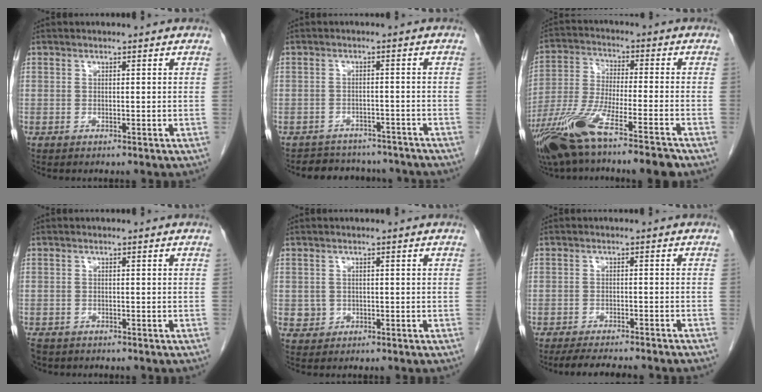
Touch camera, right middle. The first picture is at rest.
{"total": 8.6, "force": [-7.9, 3.3, 1.0], "torque": [-0.009, 0.016, -0.093]}
{"total": 15.2, "force": [-10.7, 0.9, 10.8], "torque": [-0.219, -0.039, -0.196]}
{"total": 3.1, "force": [-2.5, 1.6, 0.7], "torque": [-0.015, -0.003, -0.038]}
{"total": 1.3, "force": [-0.1, 1.3, 0.2], "torque": [-0.001, 0.004, 0.001]}
{"total": 8.7, "force": [-7.6, 0.8, 4.1], "torque": [-0.056, -0.012, -0.108]}